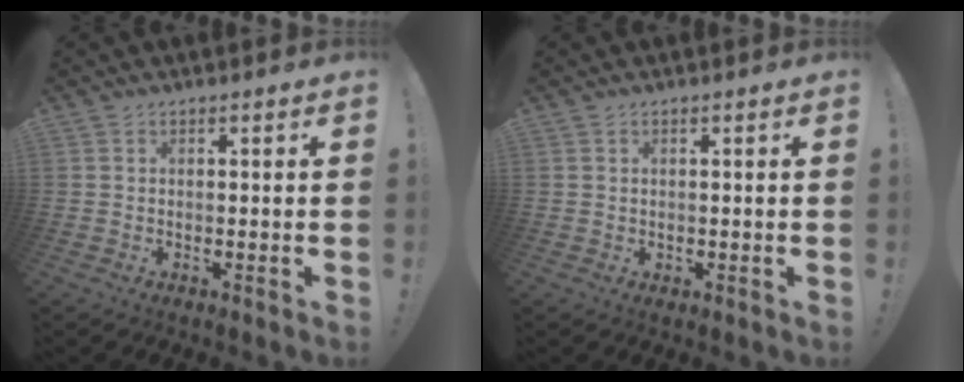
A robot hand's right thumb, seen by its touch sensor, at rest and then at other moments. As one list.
[{"total": 0.5, "force": [0.2, 0.5, 0.1], "torque": [-0.001, 0.002, 0.002]}]